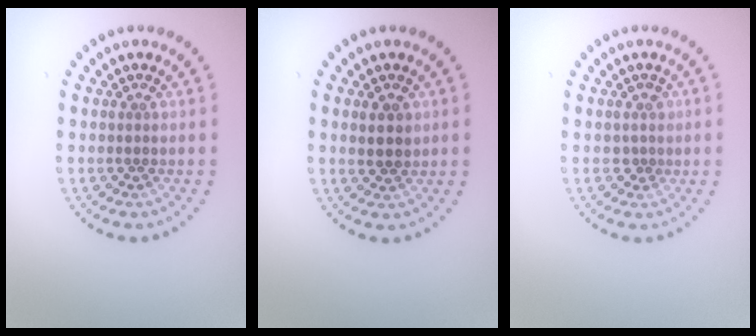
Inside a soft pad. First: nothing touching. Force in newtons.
{"total": 1.9, "press": 1.8, "slide": 0.6}
{"total": 1.2, "press": 0.9, "slide": 0.8}